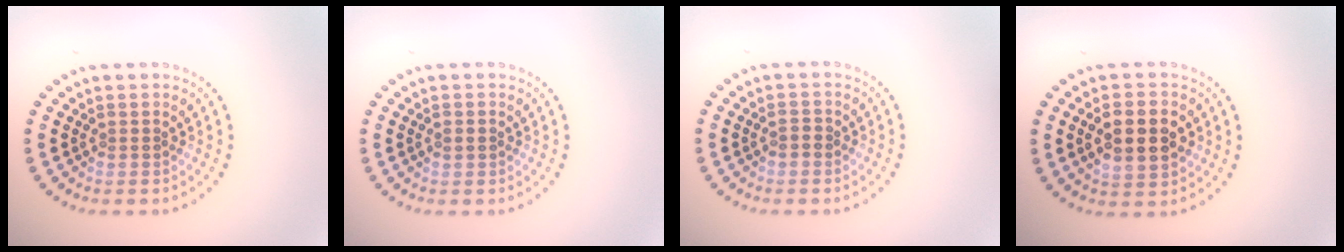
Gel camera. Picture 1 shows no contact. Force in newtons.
{"total": 1.0, "press": 1.0, "slide": 0.0}
{"total": 0.7, "press": 0.6, "slide": 0.3}
{"total": 5.1, "press": 5.1, "slide": 0.5}